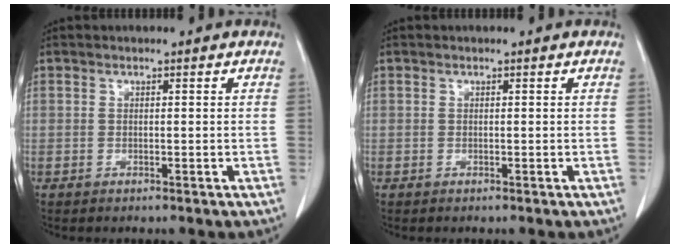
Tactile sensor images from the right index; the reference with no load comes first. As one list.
[{"total": 0.0}]